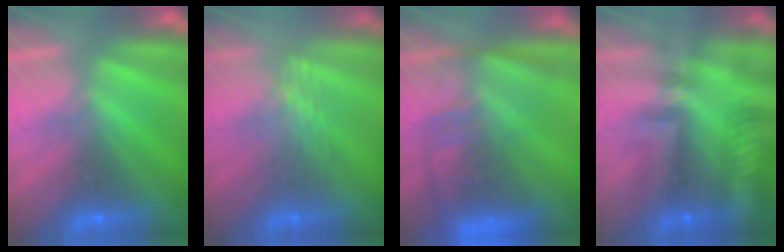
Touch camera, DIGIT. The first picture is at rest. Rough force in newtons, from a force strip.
{"total": 3.0}
{"total": 9.2}
{"total": 2.4}